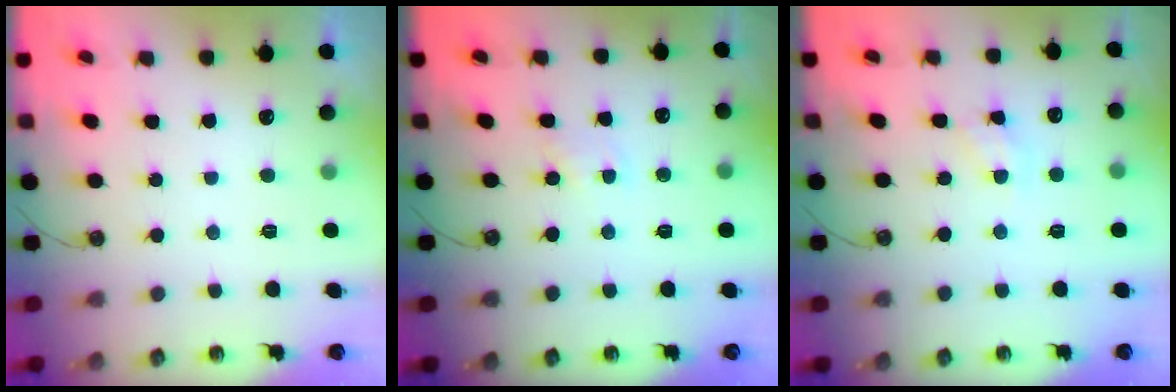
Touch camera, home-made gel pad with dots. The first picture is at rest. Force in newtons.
{"total": 2.0, "press": 2.0, "slide": 0.3}
{"total": 3.7, "press": 3.6, "slide": 0.5}